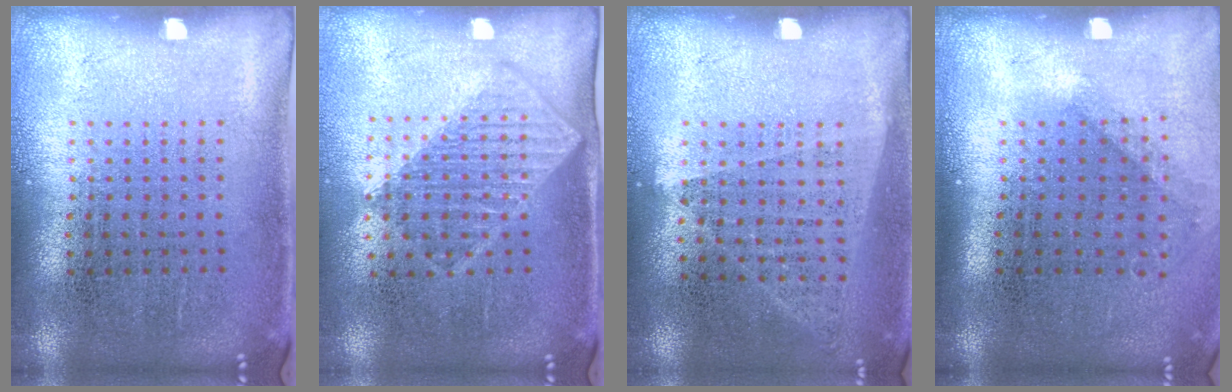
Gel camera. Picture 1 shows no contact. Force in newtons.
{"total": 1.3, "press": 1.1, "slide": 0.6}
{"total": 1.0, "press": 0.9, "slide": 0.5}
{"total": 1.2, "press": 0.9, "slide": 0.7}